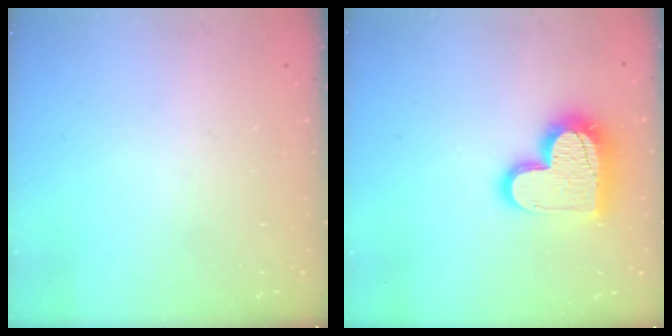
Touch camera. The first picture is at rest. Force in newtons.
{"total": 16.1, "press": 16.1, "slide": 1.3}